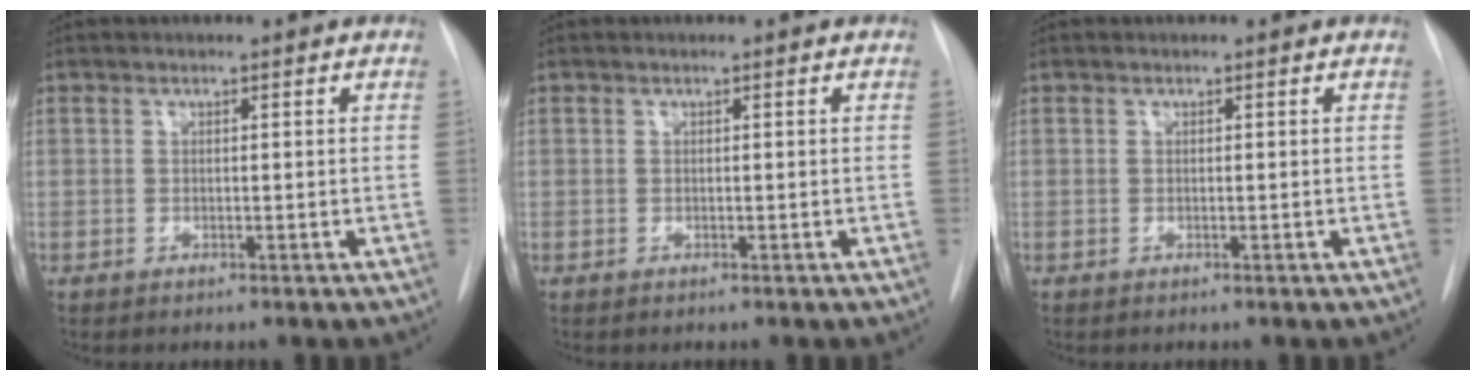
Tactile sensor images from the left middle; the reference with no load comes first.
{"total": 0.0}
{"total": 0.0}